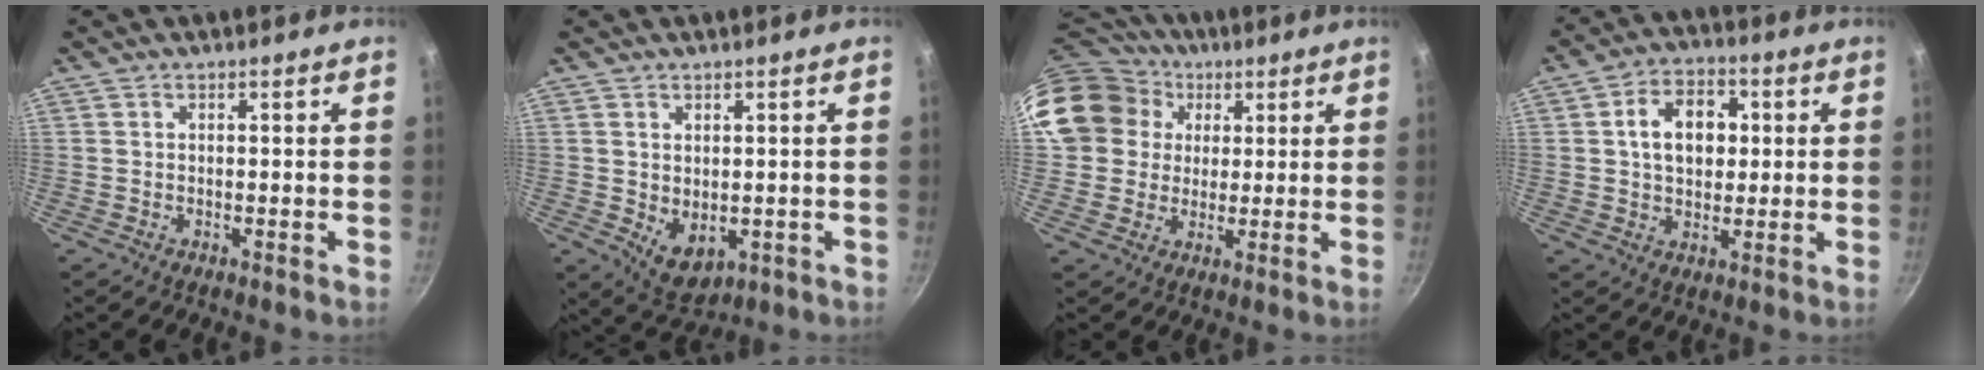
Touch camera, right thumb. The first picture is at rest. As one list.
[{"total": 6.2, "force": [-0.2, 4.2, 4.5], "torque": [-0.061, -0.016, 0.015]}, {"total": 17.8, "force": [5.2, 15.6, 6.9], "torque": [-0.123, 0.028, 0.092]}, {"total": 10.2, "force": [1.6, 7.3, 6.9], "torque": [-0.082, 0.010, 0.019]}]